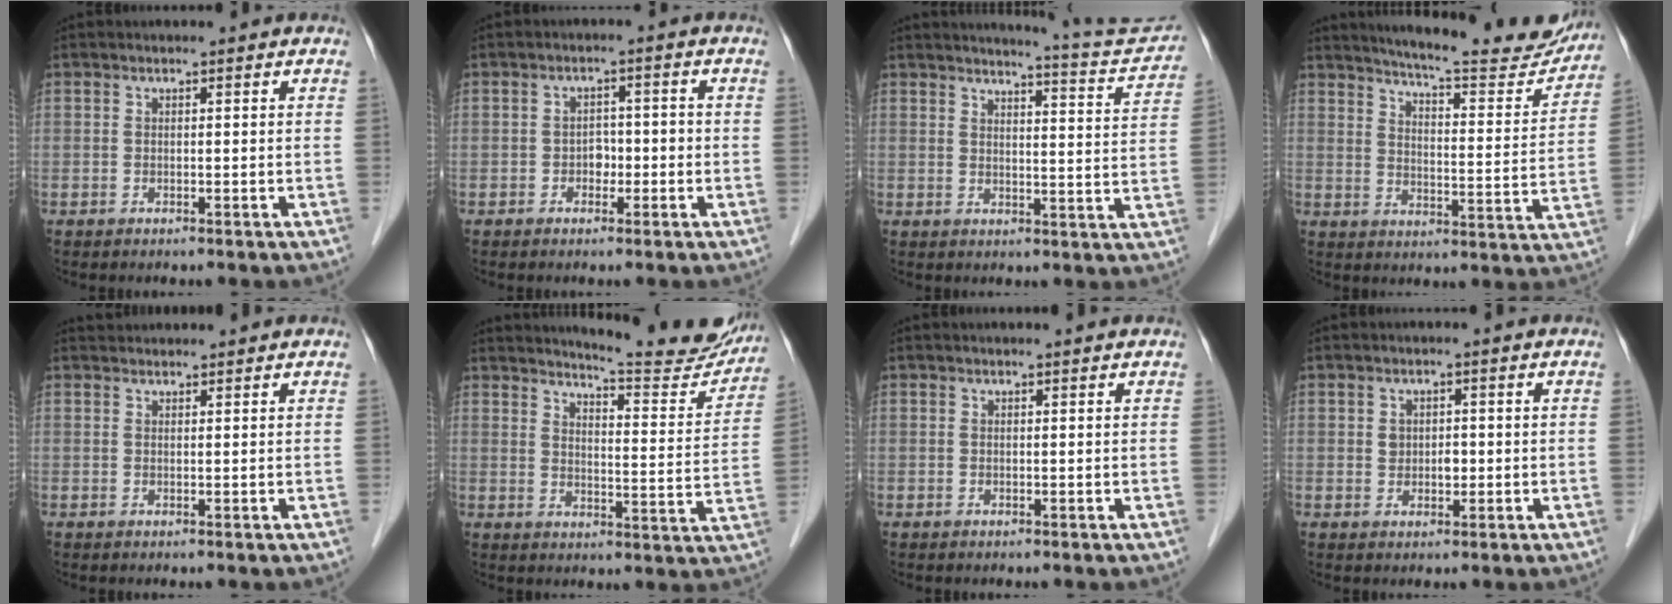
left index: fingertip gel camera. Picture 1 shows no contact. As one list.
[{"total": 2.4, "force": [-1.0, 1.7, 1.4], "torque": [-0.017, 0.007, -0.016]}, {"total": 10.2, "force": [10.0, -0.7, 1.6], "torque": [-0.029, -0.040, 0.116]}, {"total": 18.7, "force": [17.4, 2.0, 6.5], "torque": [-0.092, -0.050, 0.219]}, {"total": 2.2, "force": [2.2, 0.2, 0.1], "torque": [-0.007, 0.027, 0.042]}, {"total": 15.6, "force": [15.0, 1.1, 4.3], "torque": [-0.057, -0.066, 0.179]}, {"total": 1.1, "force": [1.1, -0.1, 0.3], "torque": [-0.010, 0.004, 0.013]}, {"total": 2.2, "force": [0.0, 1.8, 1.3], "torque": [-0.018, 0.001, 0.002]}]